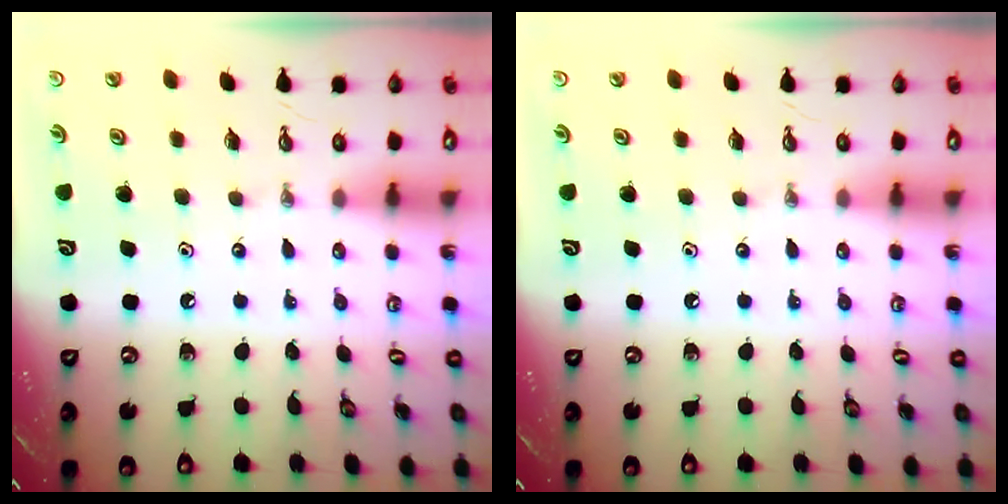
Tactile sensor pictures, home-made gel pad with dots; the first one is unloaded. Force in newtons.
{"total": 0.0}